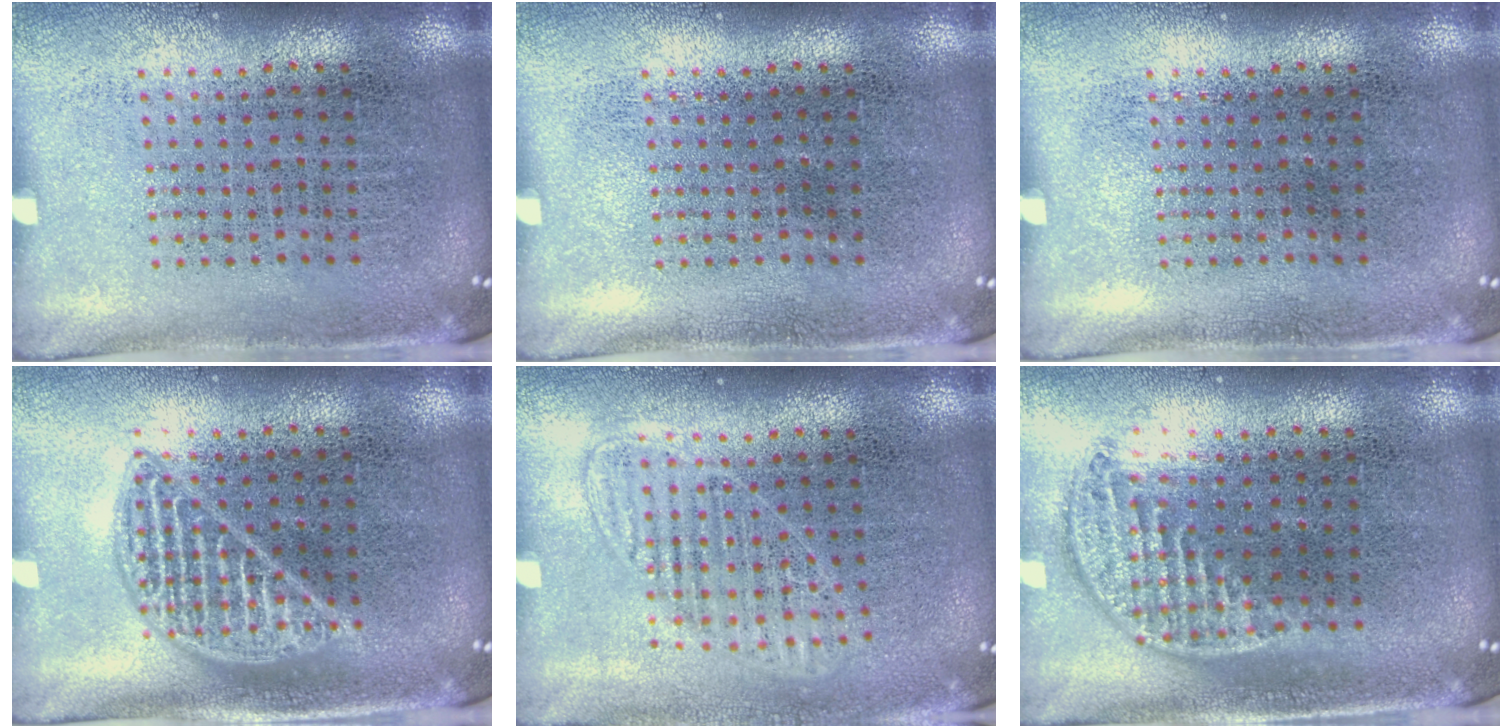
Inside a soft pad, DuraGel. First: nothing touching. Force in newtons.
{"total": 0.0}
{"total": 0.0}
{"total": 2.2, "press": 2.2, "slide": 0.3}
{"total": 1.2, "press": 1.1, "slide": 0.5}
{"total": 1.3, "press": 1.1, "slide": 0.7}